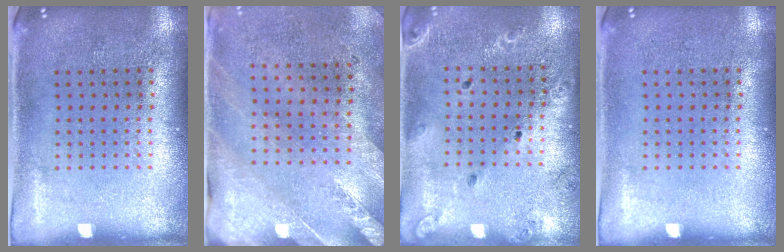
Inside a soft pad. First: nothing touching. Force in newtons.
{"total": 2.4, "press": 2.1, "slide": 1.3}
{"total": 1.4, "press": 1.4, "slide": 0.1}
{"total": 0.0}